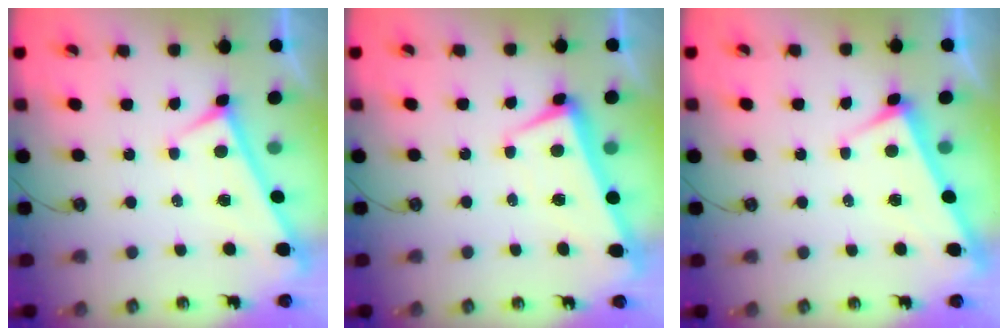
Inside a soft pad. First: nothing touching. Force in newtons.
{"total": 2.5, "press": 2.4, "slide": 0.4}
{"total": 3.8, "press": 3.8, "slide": 0.2}